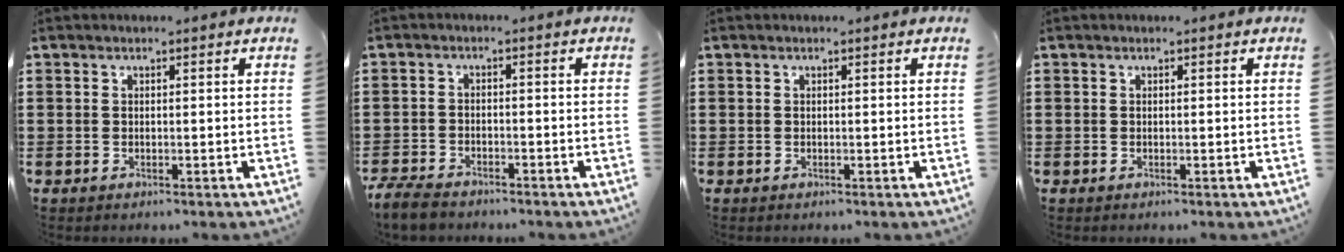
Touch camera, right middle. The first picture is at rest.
{"total": 3.4, "force": [-3.2, 0.8, 1.0], "torque": [-0.040, -0.004, -0.071]}
{"total": 0.0}
{"total": 0.0}